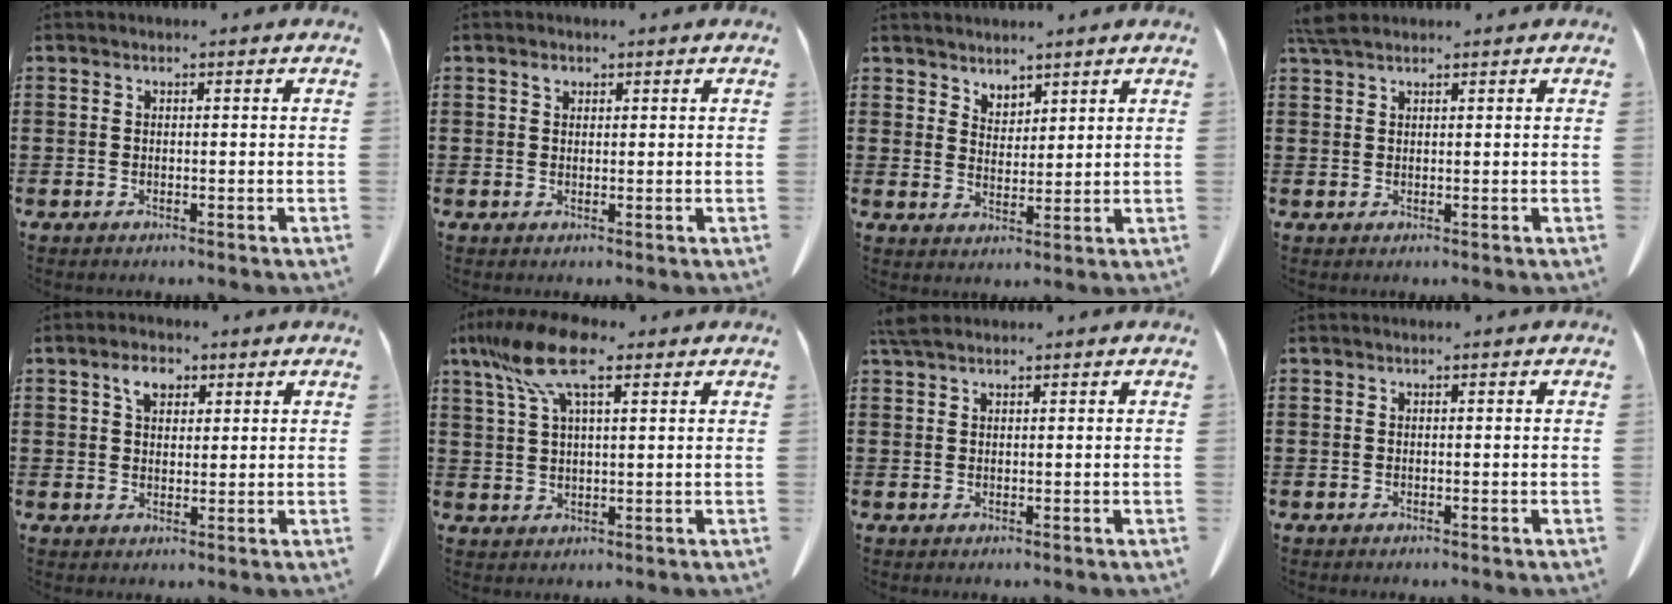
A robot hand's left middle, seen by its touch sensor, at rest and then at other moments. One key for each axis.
{"total": 1.1, "fx": 0.6, "fy": 0.7, "fz": 0.6, "tx": -0.014, "ty": 0.003, "tz": 0.012}
{"total": 3.2, "fx": 2.9, "fy": 1.2, "fz": -0.1, "tx": -0.007, "ty": -0.003, "tz": 0.056}
{"total": 2.5, "fx": 2.0, "fy": 0.7, "fz": 1.3, "tx": -0.031, "ty": 0.004, "tz": 0.039}
{"total": 4.1, "fx": 2.2, "fy": 2.5, "fz": 2.3, "tx": -0.039, "ty": 0.004, "tz": 0.036}
{"total": 10.3, "fx": 5.9, "fy": 3.0, "fz": 7.9, "tx": -0.177, "ty": -0.003, "tz": 0.102}
{"total": 2.1, "fx": 1.7, "fy": 0.6, "fz": 1.1, "tx": -0.027, "ty": 0.004, "tz": 0.032}
{"total": 0.0}